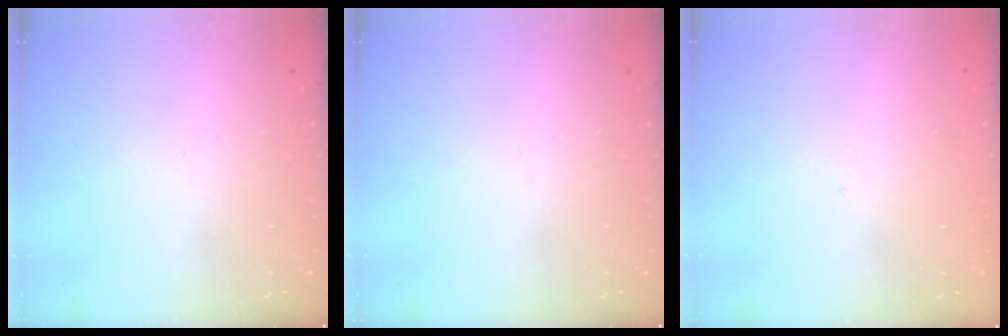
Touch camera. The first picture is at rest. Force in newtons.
{"total": 0.0}
{"total": 2.8, "press": 2.8, "slide": 0.5}